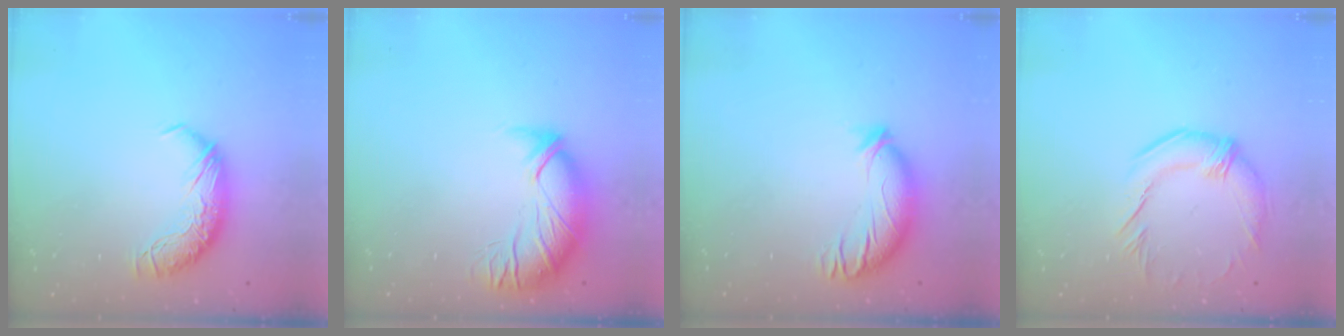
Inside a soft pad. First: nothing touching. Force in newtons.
{"total": 2.7, "press": 1.2, "slide": 2.4}
{"total": 2.8, "press": 2.0, "slide": 2.0}
{"total": 2.9, "press": 2.5, "slide": 1.5}